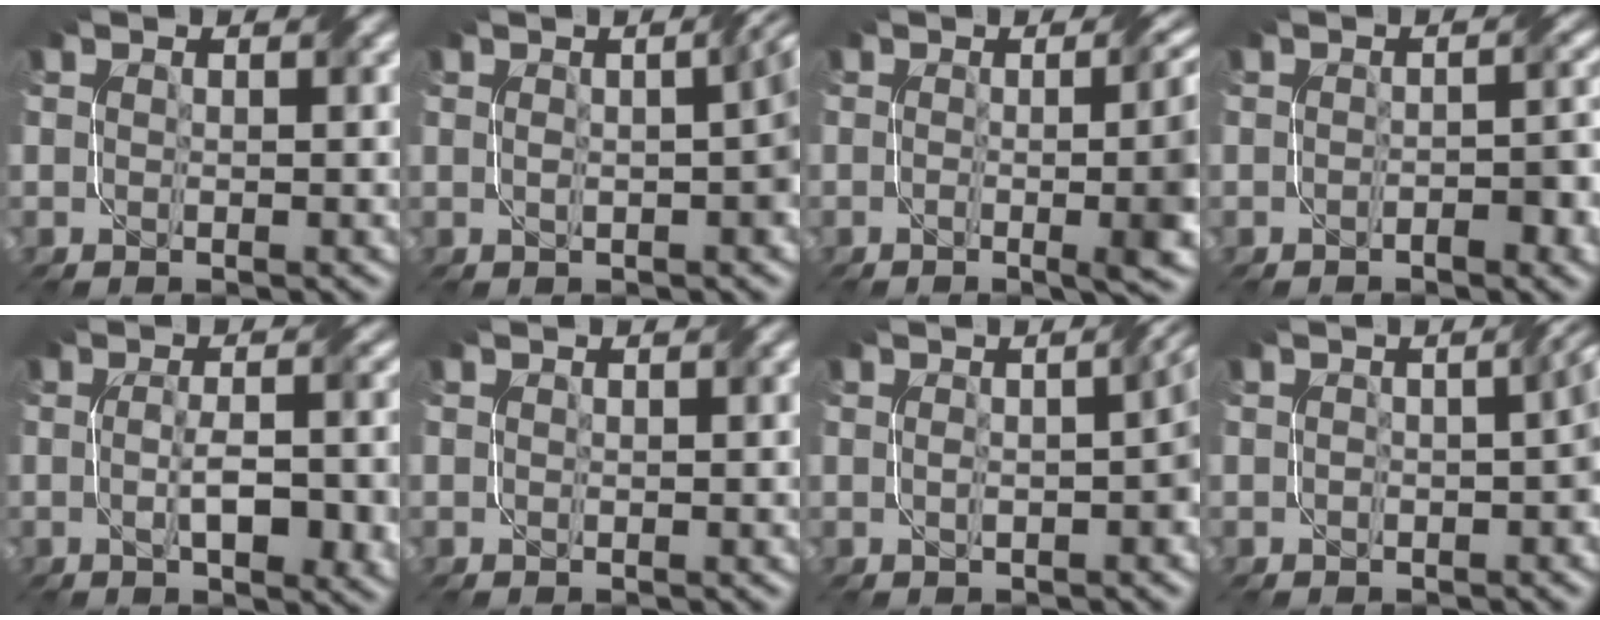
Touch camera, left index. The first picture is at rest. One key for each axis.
{"total": 4.2, "fx": 0.1, "fy": 1.1, "fz": 4.0, "tx": -0.047, "ty": 0.009, "tz": 0.002}
{"total": 10.3, "fx": -0.6, "fy": 4.0, "fz": 9.5, "tx": -0.067, "ty": 0.008, "tz": -0.016}
{"total": 2.6, "fx": -1.2, "fy": 0.6, "fz": 2.3, "tx": -0.036, "ty": 0.000, "tz": -0.017}
{"total": 6.5, "fx": -1.1, "fy": 2.0, "fz": 6.1, "tx": -0.095, "ty": -0.008, "tz": -0.009}
{"total": 0.0}
{"total": 4.0, "fx": -0.2, "fy": 1.0, "fz": 3.8, "tx": -0.052, "ty": 0.007, "tz": 0.000}
{"total": 2.6, "fx": -0.5, "fy": 0.8, "fz": 2.5, "tx": -0.035, "ty": 0.009, "tz": -0.010}